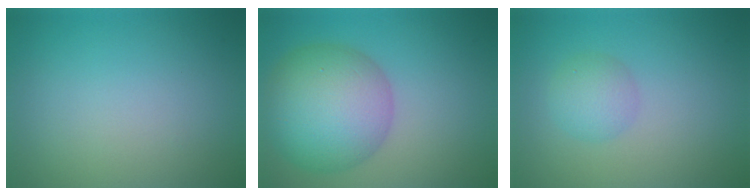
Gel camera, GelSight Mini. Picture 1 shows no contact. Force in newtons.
{"total": 9.8, "press": 9.8, "slide": 0.2}
{"total": 2.4, "press": 2.4, "slide": 0.1}